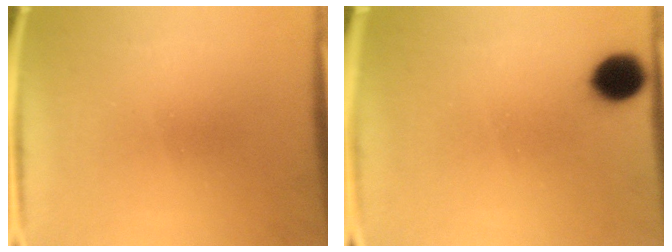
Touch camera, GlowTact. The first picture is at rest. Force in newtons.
{"total": 6.3}